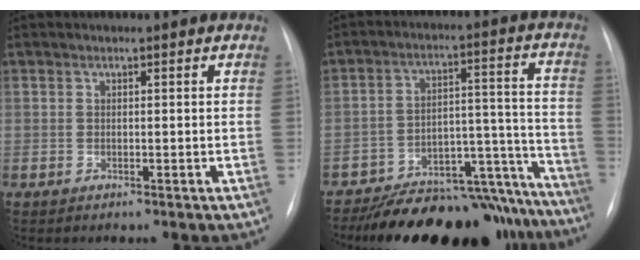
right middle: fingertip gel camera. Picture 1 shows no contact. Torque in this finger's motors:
{"motor_torque": [1.03, -1.11, 0.42, 0.08]}